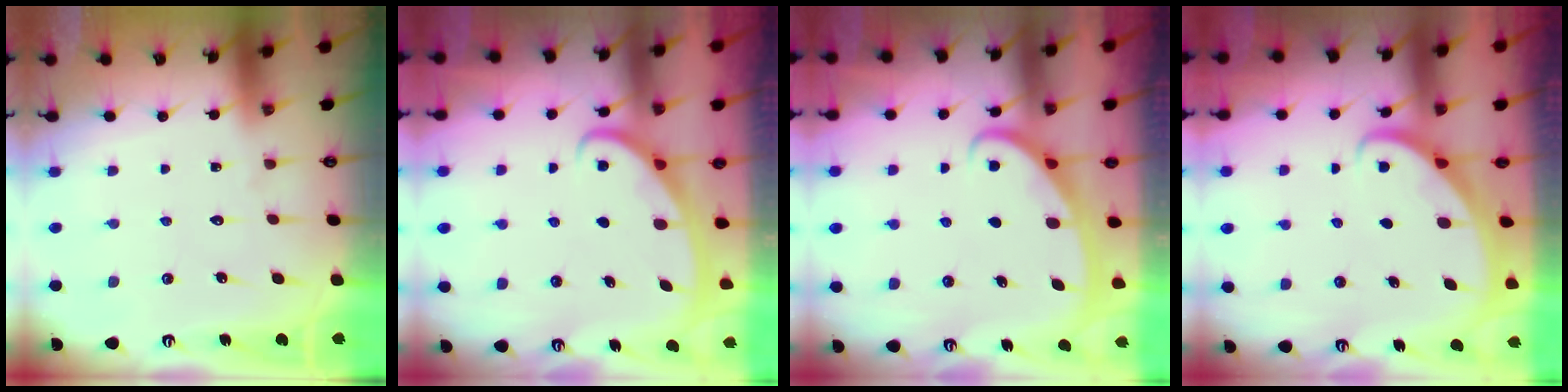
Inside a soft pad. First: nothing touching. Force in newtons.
{"total": 2.8, "press": 2.8, "slide": 0.3}
{"total": 2.6, "press": 2.6, "slide": 0.4}
{"total": 2.7, "press": 2.7, "slide": 0.2}